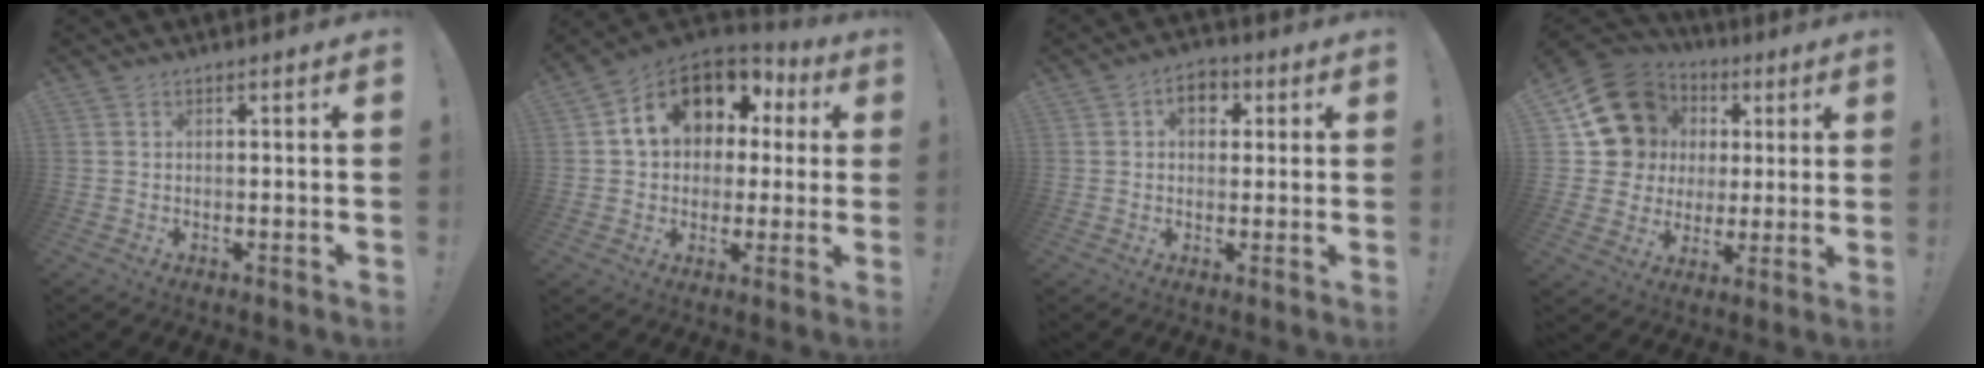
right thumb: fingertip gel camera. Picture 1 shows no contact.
{"total": 14.1, "force": [5.7, 10.4, 7.7], "torque": [-0.124, -0.020, 0.111]}
{"total": 5.9, "force": [1.7, 4.4, 3.5], "torque": [-0.046, 0.000, 0.029]}
{"total": 17.2, "force": [6.7, 14.3, 6.7], "torque": [-0.098, -0.027, 0.155]}